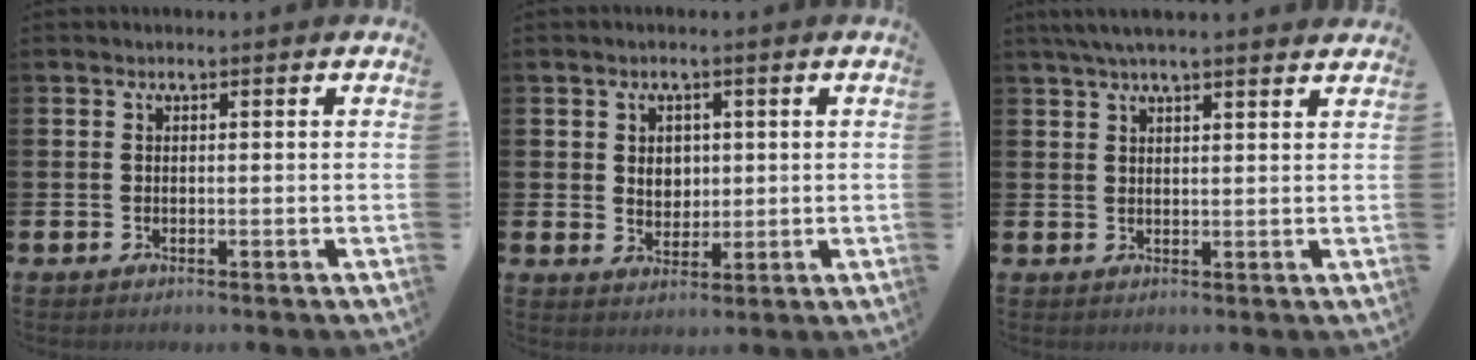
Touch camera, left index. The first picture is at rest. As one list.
[{"total": 2.8, "force": [1.2, 2.3, 1.1], "torque": [-0.005, 0.002, 0.014]}, {"total": 4.1, "force": [3.7, 0.2, 1.8], "torque": [-0.043, -0.003, 0.067]}]